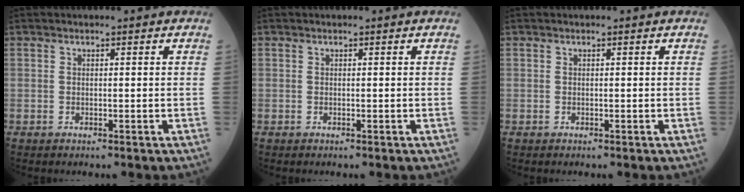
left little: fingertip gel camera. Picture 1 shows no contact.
{"total": 0.0}
{"total": 0.0}